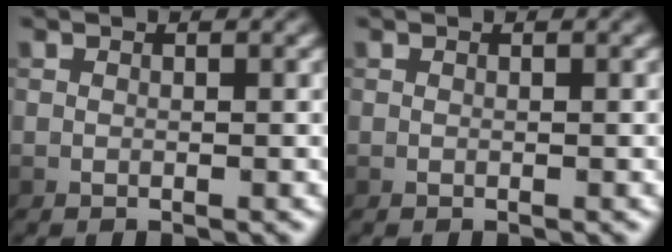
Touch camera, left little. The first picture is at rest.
{"total": 0.0}